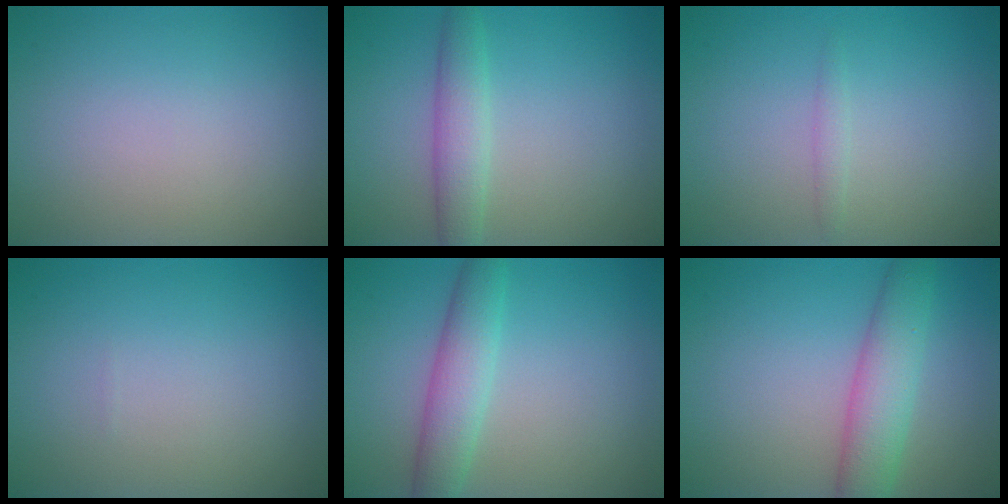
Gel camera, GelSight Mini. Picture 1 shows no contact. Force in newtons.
{"total": 3.0, "press": 3.0, "slide": 0.0}
{"total": 0.8, "press": 0.8, "slide": 0.0}
{"total": 0.0}
{"total": 3.9, "press": 3.9, "slide": 0.1}
{"total": 4.7, "press": 4.7, "slide": 0.1}